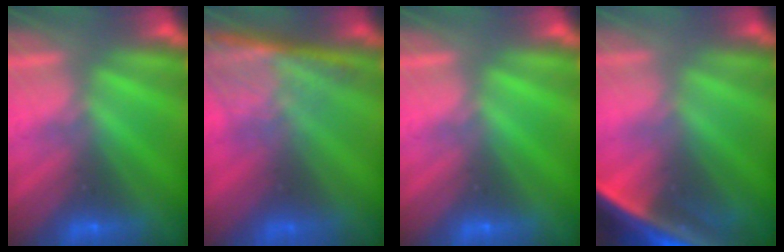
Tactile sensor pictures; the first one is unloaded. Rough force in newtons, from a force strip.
{"total": 8.9}
{"total": 0.0}
{"total": 7.4}